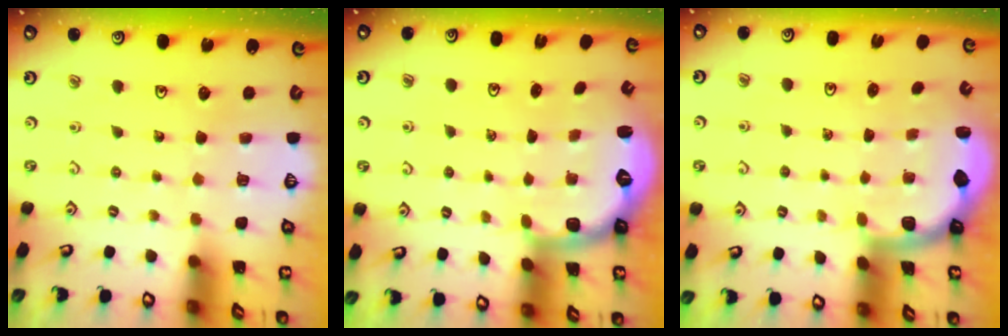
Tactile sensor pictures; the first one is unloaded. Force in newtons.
{"total": 2.7, "press": 1.7, "slide": 2.1}
{"total": 1.7, "press": 1.7, "slide": 0.3}